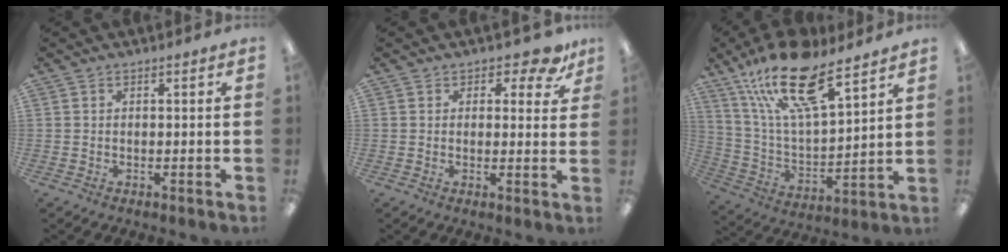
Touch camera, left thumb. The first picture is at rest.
{"total": 5.1, "force": [3.4, 2.8, 2.6], "torque": [-0.026, -0.019, 0.059]}
{"total": 21.3, "force": [14.2, 7.5, 14.0], "torque": [-0.260, -0.076, 0.245]}